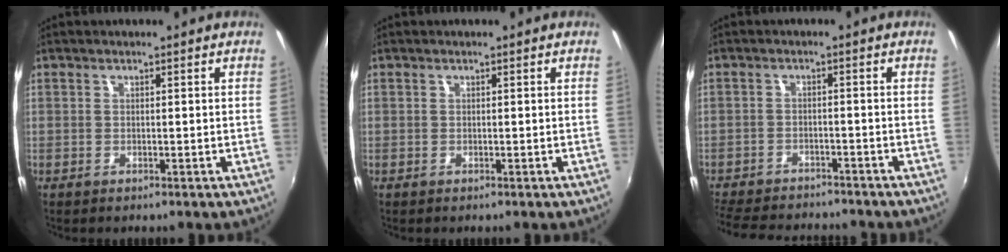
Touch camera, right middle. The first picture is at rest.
{"total": 0.0}
{"total": 13.2, "force": [-11.6, 3.9, 4.7], "torque": [-0.120, -0.010, -0.179]}